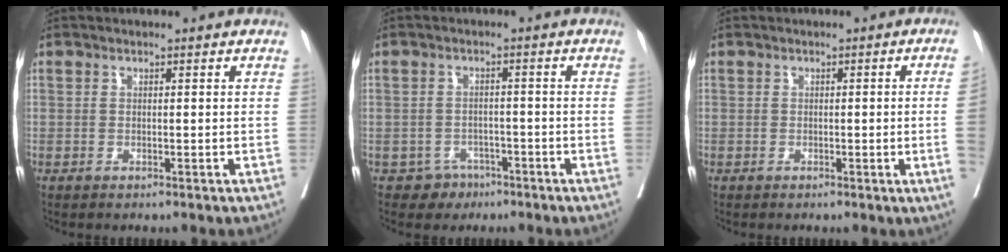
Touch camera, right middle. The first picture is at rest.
{"total": 3.2, "force": [-2.0, 2.4, 0.0], "torque": [0.001, 0.012, -0.026]}
{"total": 4.7, "force": [-0.6, -1.5, 4.5], "torque": [-0.066, -0.008, -0.002]}